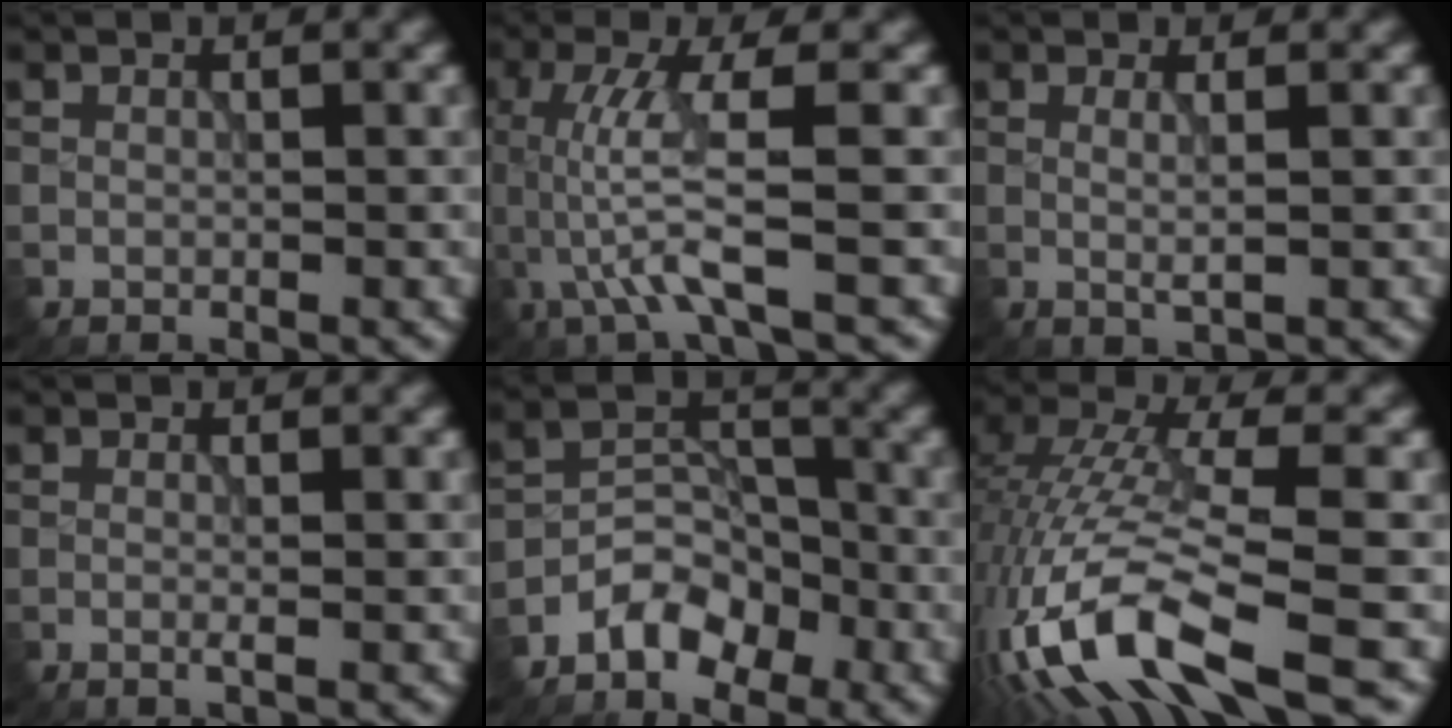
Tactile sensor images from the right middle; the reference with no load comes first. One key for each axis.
{"total": 5.1, "fx": -1.0, "fy": 0.6, "fz": 4.9, "tx": -0.108, "ty": 0.002, "tz": -0.018}
{"total": 1.4, "fx": 0.3, "fy": 0.2, "fz": 1.4, "tx": -0.026, "ty": -0.001, "tz": 0.002}
{"total": 0.7, "fx": -0.1, "fy": 0.0, "fz": 0.7, "tx": -0.011, "ty": -0.002, "tz": -0.004}
{"total": 4.0, "fx": -2.8, "fy": 2.3, "fz": 1.5, "tx": -0.015, "ty": 0.010, "tz": -0.058}
{"total": 13.0, "fx": -5.6, "fy": 4.4, "fz": 11.0, "tx": -0.234, "ty": 0.002, "tz": -0.097}